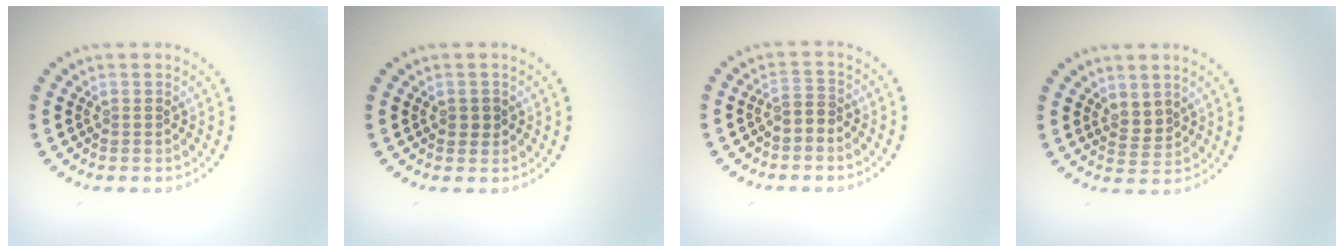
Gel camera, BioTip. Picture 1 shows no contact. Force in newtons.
{"total": 1.2, "press": 1.2, "slide": 0.1}
{"total": 1.4, "press": 1.3, "slide": 0.7}
{"total": 1.6, "press": 1.2, "slide": 1.0}